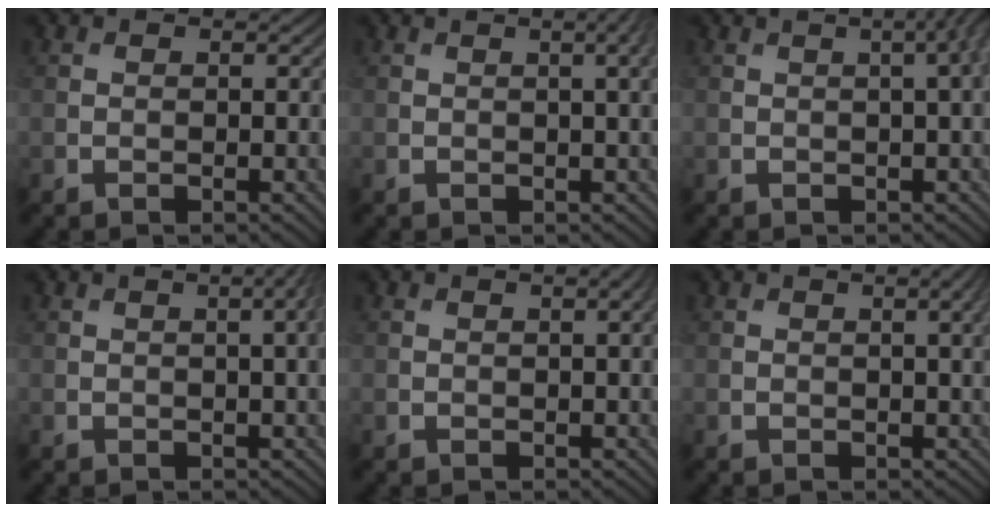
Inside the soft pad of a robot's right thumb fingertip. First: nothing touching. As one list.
[{"total": 3.4, "force": [1.0, 0.8, 3.2], "torque": [-0.040, 0.012, 0.007]}, {"total": 4.6, "force": [1.0, 1.2, 4.3], "torque": [-0.047, 0.024, 0.002]}, {"total": 3.2, "force": [0.5, 0.6, 3.1], "torque": [-0.038, 0.013, 0.006]}, {"total": 1.3, "force": [0.3, 0.2, 1.3], "torque": [-0.015, 0.009, 0.003]}, {"total": 2.3, "force": [0.6, 0.3, 2.2], "torque": [-0.026, 0.008, 0.007]}]